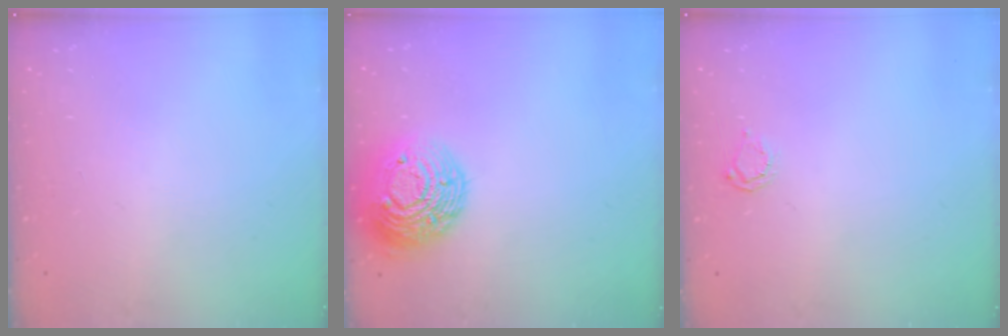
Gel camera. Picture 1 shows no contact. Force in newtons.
{"total": 17.8, "press": 17.8, "slide": 1.2}
{"total": 2.7, "press": 2.7, "slide": 0.4}